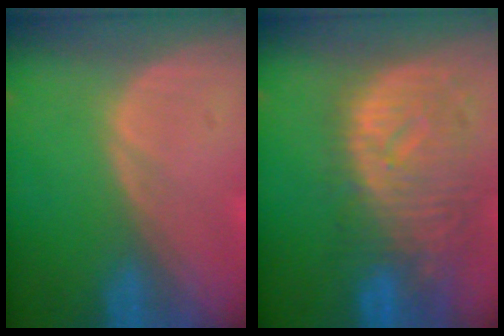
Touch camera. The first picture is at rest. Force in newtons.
{"total": 11.0, "press": 9.8, "slide": 5.1}